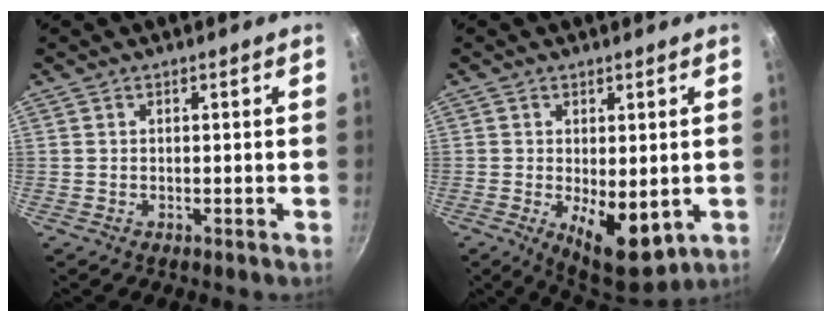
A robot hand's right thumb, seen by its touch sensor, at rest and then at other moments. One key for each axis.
{"total": 10.2, "fx": -1.8, "fy": 4.8, "fz": 8.8, "tx": -0.108, "ty": -0.013, "tz": -0.011}